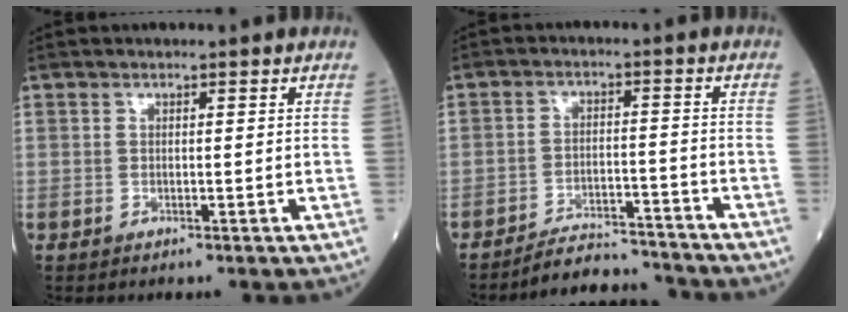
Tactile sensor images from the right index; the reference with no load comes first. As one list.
[{"total": 7.2, "force": [-7.1, 1.3, 0.1], "torque": [0.003, 0.015, -0.116]}]